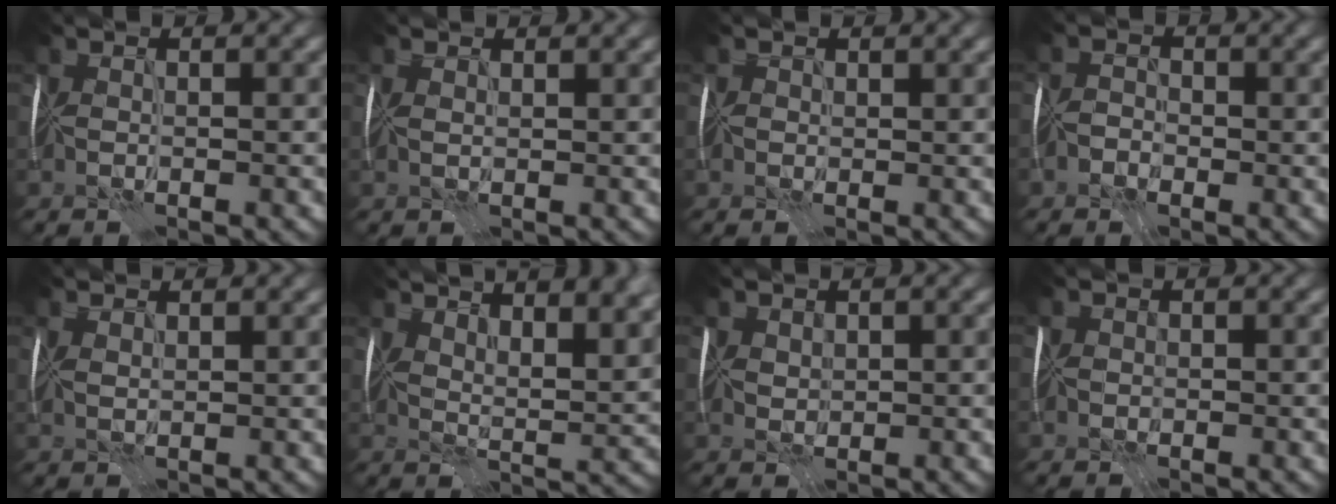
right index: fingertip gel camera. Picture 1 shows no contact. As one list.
[{"total": 1.2, "force": [0.8, 0.6, 0.6], "torque": [-0.010, 0.010, 0.006]}, {"total": 1.0, "force": [0.4, 0.9, 0.1], "torque": [-0.004, 0.004, 0.000]}, {"total": 1.6, "force": [-1.6, 0.1, -0.2], "torque": [0.011, 0.003, -0.031]}, {"total": 1.3, "force": [1.2, 0.4, 0.5], "torque": [-0.013, 0.008, 0.017]}, {"total": 12.2, "force": [7.7, 4.7, 8.2], "torque": [-0.107, 0.037, 0.088]}, {"total": 1.8, "force": [1.2, 1.3, 0.4], "torque": [-0.012, 0.012, 0.022]}, {"total": 1.3, "force": [-0.1, 1.2, 0.3], "torque": [0.003, 0.010, -0.008]}]